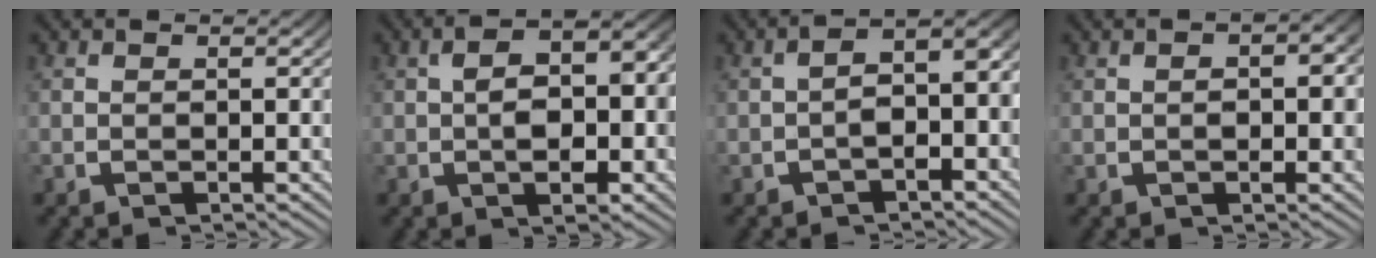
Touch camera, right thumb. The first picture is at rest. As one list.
[{"total": 7.3, "force": [0.3, 4.2, 5.9], "torque": [-0.075, -0.006, 0.007]}, {"total": 5.6, "force": [0.0, 3.3, 4.5], "torque": [-0.056, 0.008, -0.001]}, {"total": 2.2, "force": [-0.1, 1.3, 1.7], "torque": [-0.024, -0.010, 0.005]}]